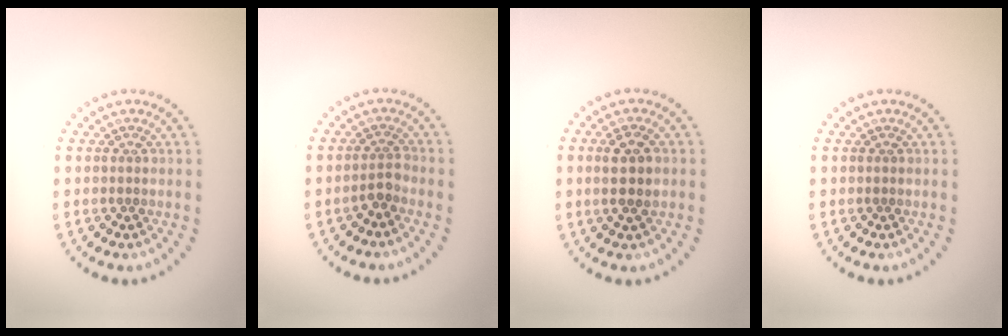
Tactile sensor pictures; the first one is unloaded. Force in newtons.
{"total": 1.6, "press": 1.1, "slide": 1.2}
{"total": 2.8, "press": 2.7, "slide": 0.7}
{"total": 0.0}